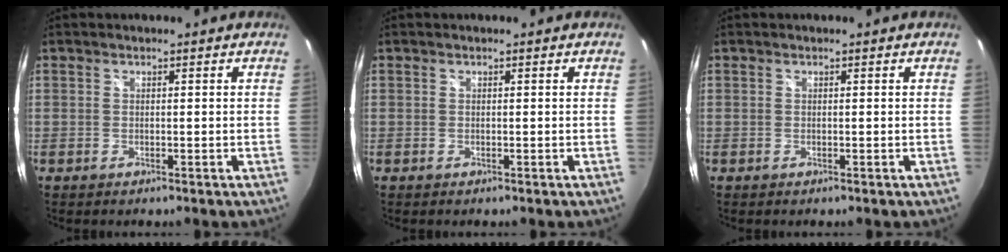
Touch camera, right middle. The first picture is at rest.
{"total": 0.0}
{"total": 0.0}